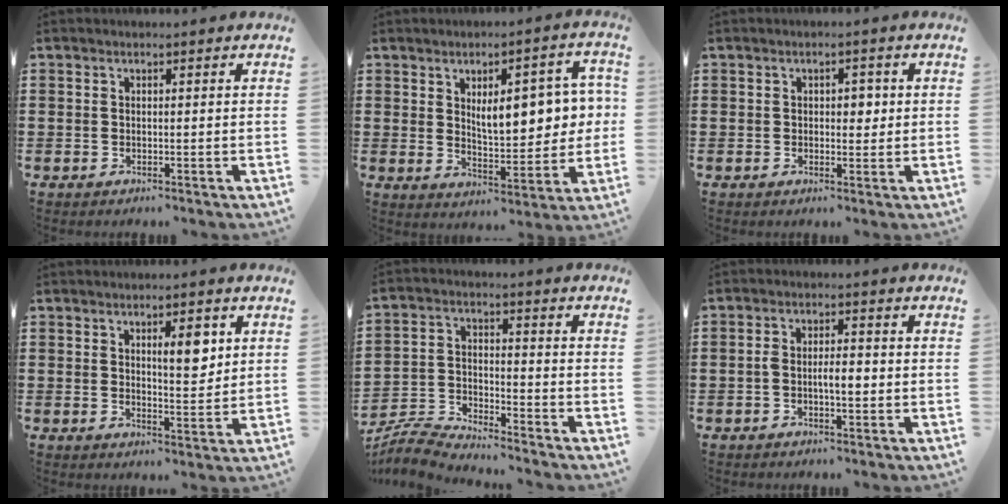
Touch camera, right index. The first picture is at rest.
{"total": 8.8, "force": [2.0, 4.2, 7.5], "torque": [-0.107, -0.004, 0.026]}
{"total": 2.2, "force": [0.2, 1.4, 1.7], "torque": [-0.026, 0.006, 0.000]}
{"total": 5.1, "force": [2.0, 1.9, 4.2], "torque": [-0.064, 0.000, 0.028]}
{"total": 5.4, "force": [-5.3, 0.2, 0.8], "torque": [-0.036, -0.002, -0.111]}
{"total": 3.6, "force": [-0.8, 1.2, 3.3], "torque": [-0.067, 0.003, -0.017]}